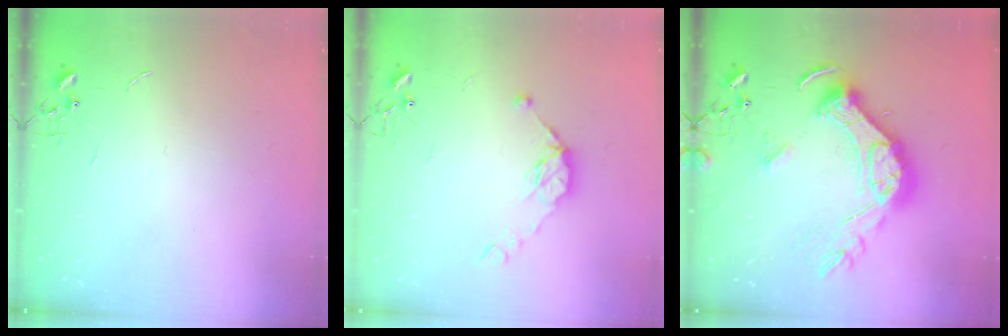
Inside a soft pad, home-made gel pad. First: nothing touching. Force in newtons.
{"total": 9.5, "press": 9.5, "slide": 0.7}
{"total": 22.4, "press": 22.3, "slide": 2.4}